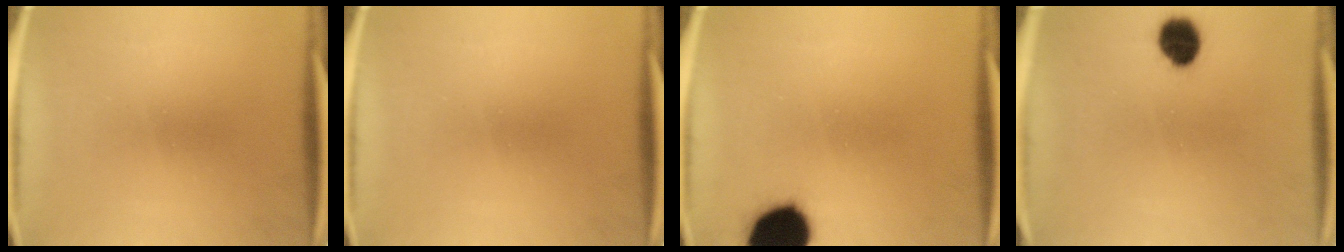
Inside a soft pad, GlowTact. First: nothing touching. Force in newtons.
{"total": 0.0}
{"total": 16.0}
{"total": 7.0}